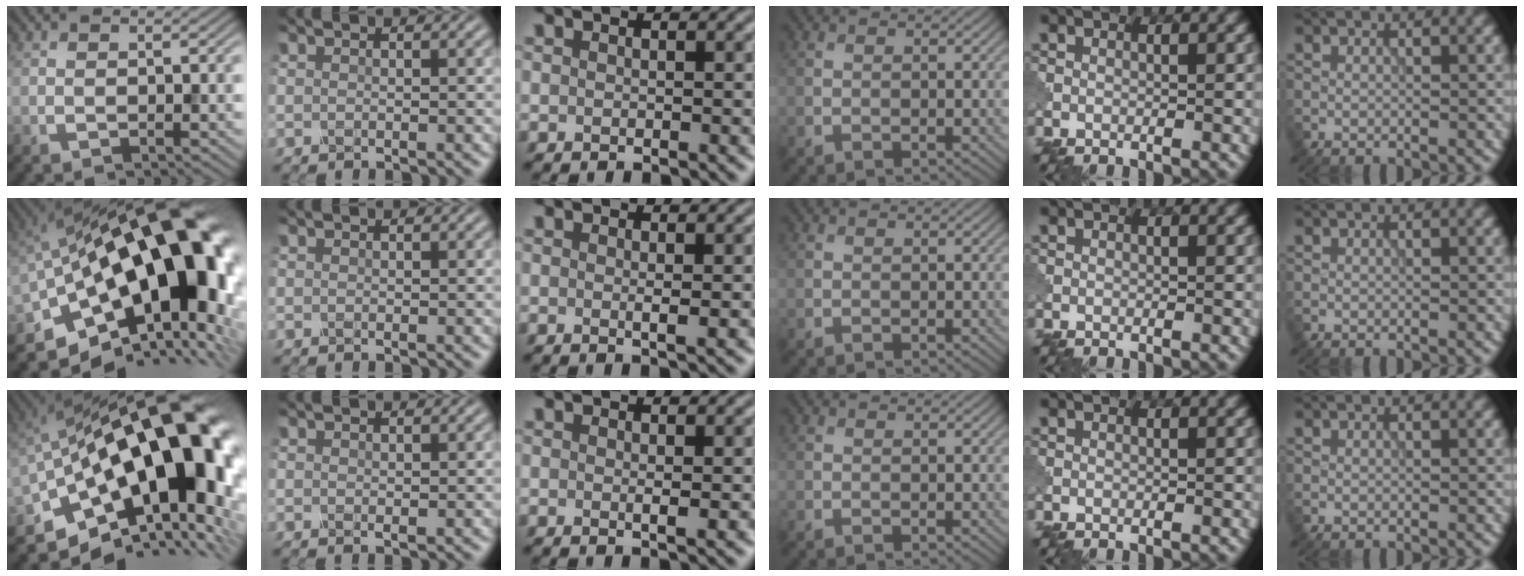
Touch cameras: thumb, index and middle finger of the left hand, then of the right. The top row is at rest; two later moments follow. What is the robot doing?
{"motion": "shake", "object": "salt shaker"}